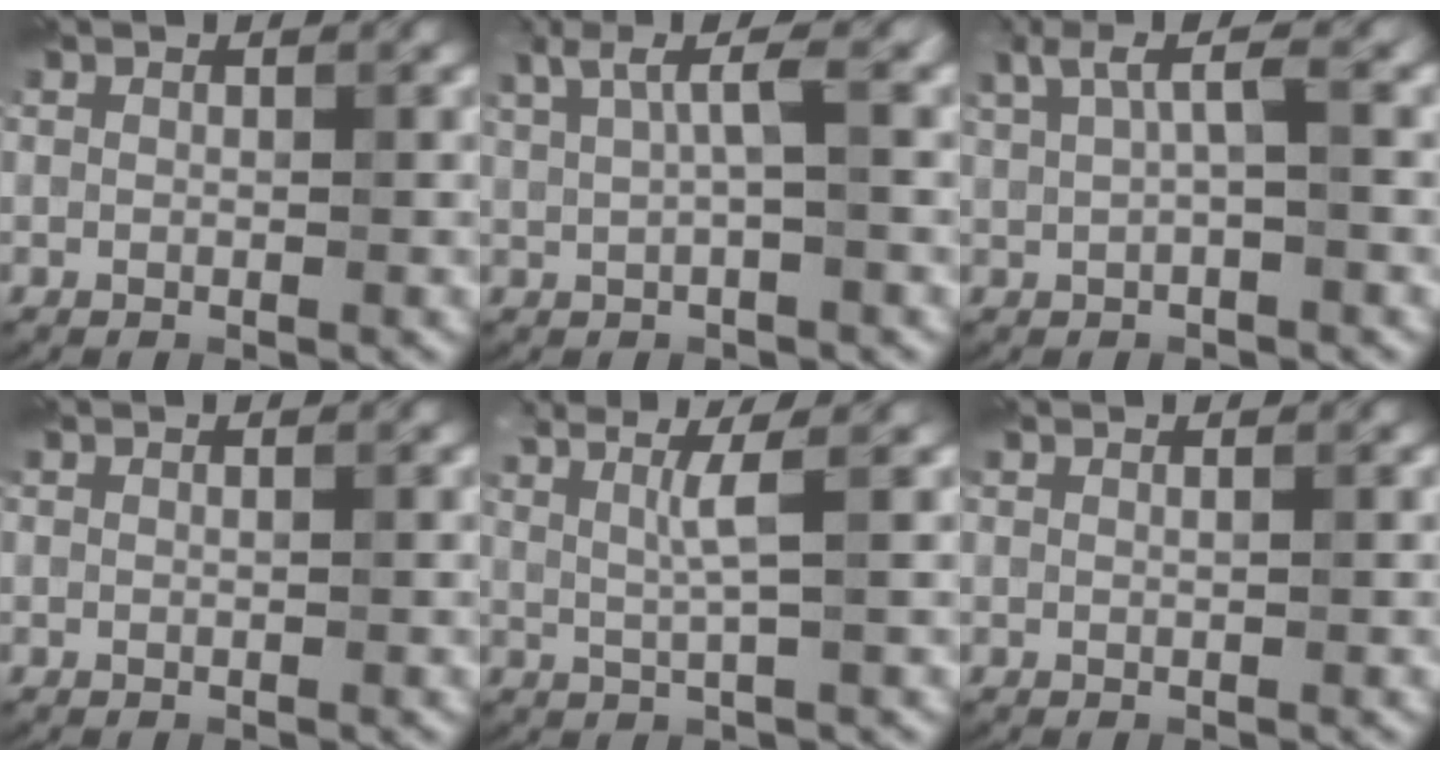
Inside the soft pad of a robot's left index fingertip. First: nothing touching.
{"total": 3.9, "force": [1.4, 0.8, 3.5], "torque": [-0.059, 0.008, 0.025]}
{"total": 3.5, "force": [1.2, 0.8, 3.2], "torque": [-0.053, 0.007, 0.021]}
{"total": 0.5, "force": [0.4, 0.2, 0.3], "torque": [-0.001, -0.001, -0.001]}
{"total": 4.2, "force": [1.8, 0.6, 3.8], "torque": [-0.067, 0.008, 0.038]}
{"total": 1.2, "force": [0.7, 0.5, 0.7], "torque": [-0.003, -0.002, -0.002]}